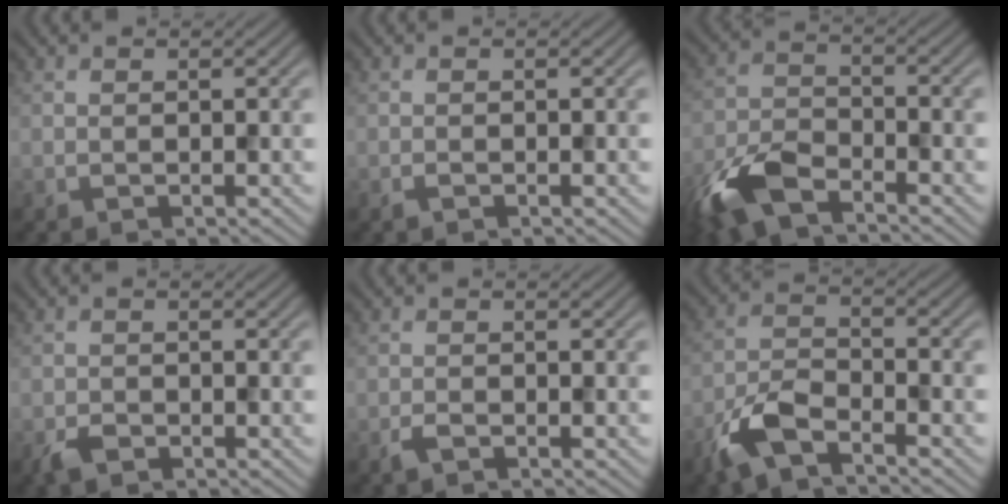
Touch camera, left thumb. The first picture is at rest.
{"total": 0.6, "force": [-0.4, 0.1, 0.4], "torque": [-0.008, 0.002, -0.007]}
{"total": 9.0, "force": [-6.2, 3.6, 5.5], "torque": [-0.125, -0.014, -0.139]}
{"total": 2.0, "force": [-1.3, 1.1, 1.0], "torque": [-0.022, -0.002, -0.029]}
{"total": 1.3, "force": [-0.9, 0.4, 0.8], "torque": [-0.019, 0.001, -0.019]}
{"total": 6.6, "force": [-4.5, 2.4, 4.1], "torque": [-0.093, -0.003, -0.104]}